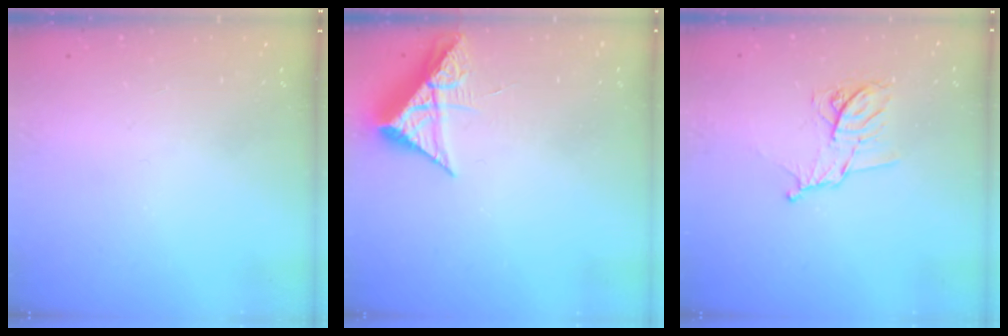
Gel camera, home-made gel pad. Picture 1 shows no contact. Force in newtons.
{"total": 7.6, "press": 7.6, "slide": 0.4}
{"total": 10.3, "press": 10.3, "slide": 0.3}